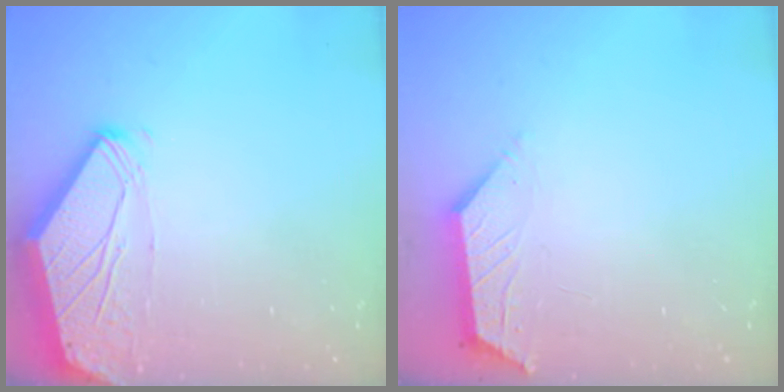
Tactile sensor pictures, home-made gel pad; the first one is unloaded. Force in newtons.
{"total": 2.1, "press": 2.1, "slide": 0.4}